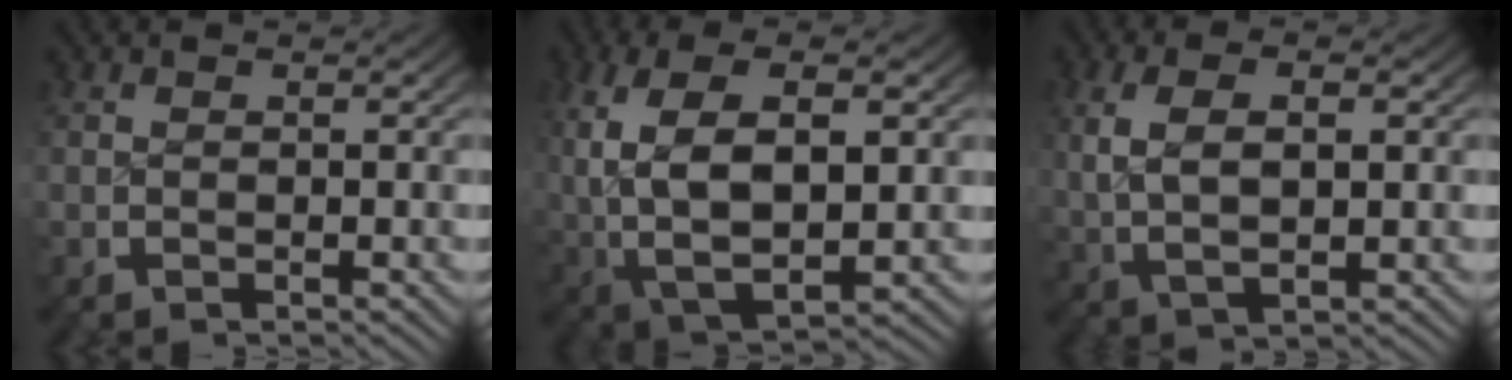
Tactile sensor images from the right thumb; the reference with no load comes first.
{"total": 10.3, "force": [-0.2, 6.3, 8.2], "torque": [-0.197, -0.034, 0.025]}
{"total": 5.4, "force": [1.0, 2.9, 4.4], "torque": [-0.094, -0.001, 0.029]}